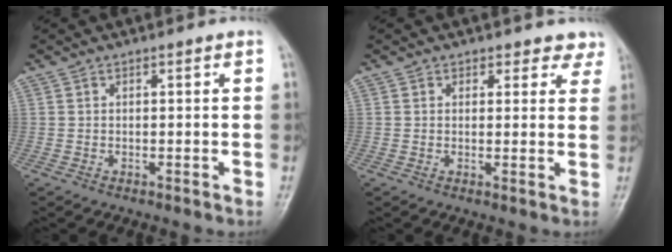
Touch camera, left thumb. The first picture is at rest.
{"total": 4.7, "force": [3.8, 2.7, -0.1], "torque": [0.049, -0.018, 0.024]}